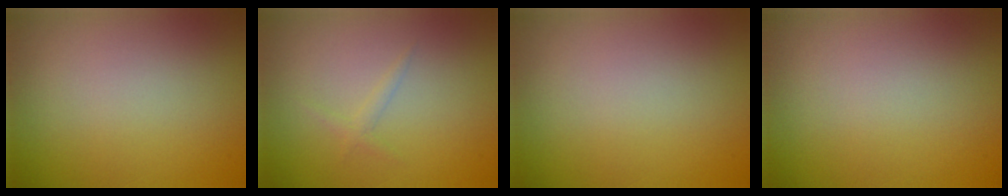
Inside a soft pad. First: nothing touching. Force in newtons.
{"total": 0.8, "press": 0.8, "slide": 0.0}
{"total": 0.0}
{"total": 0.0}